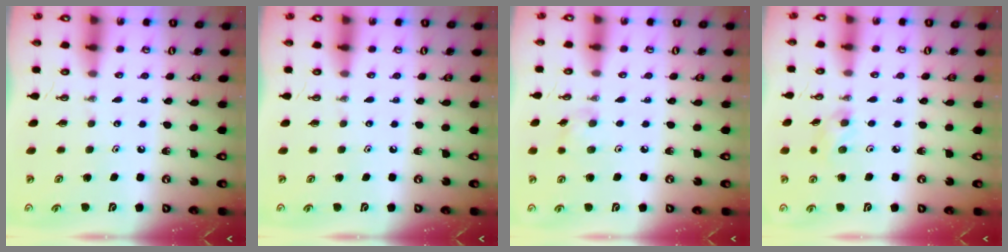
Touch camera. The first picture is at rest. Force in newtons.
{"total": 0.0}
{"total": 6.2, "press": 5.8, "slide": 2.1}
{"total": 4.7, "press": 4.4, "slide": 1.4}